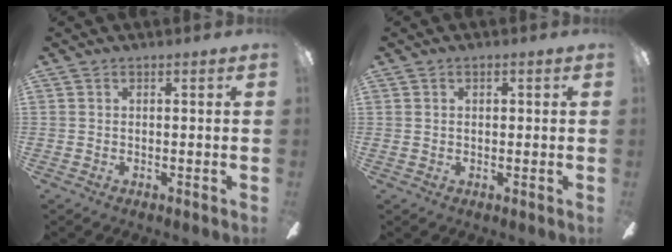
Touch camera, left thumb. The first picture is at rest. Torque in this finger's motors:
{"motor_torque": [0.07, -0.04, -0.15, -0.09, 0.03]}